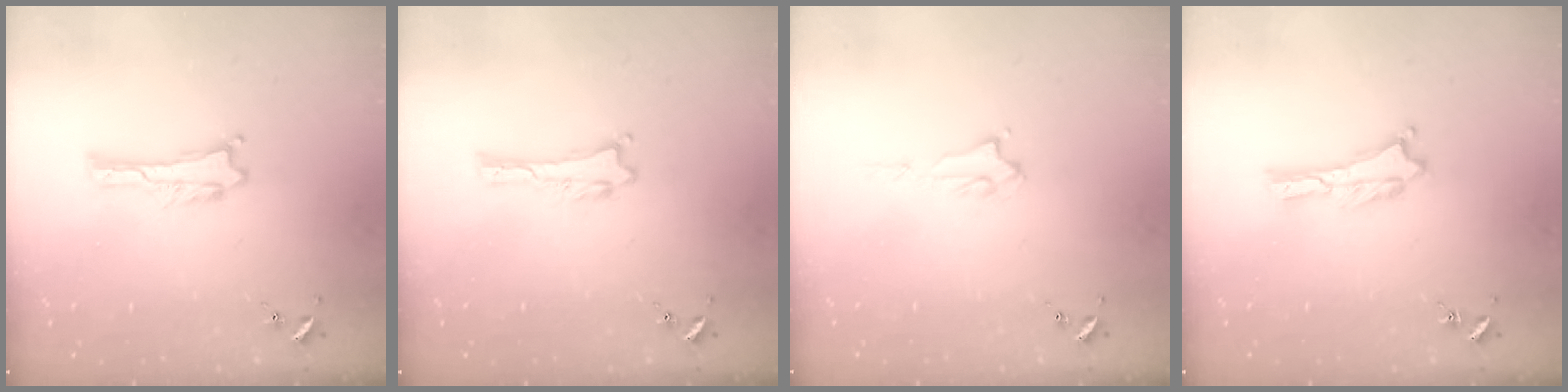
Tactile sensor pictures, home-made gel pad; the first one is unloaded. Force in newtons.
{"total": 0.0}
{"total": 2.2, "press": 2.2, "slide": 0.4}
{"total": 0.0}